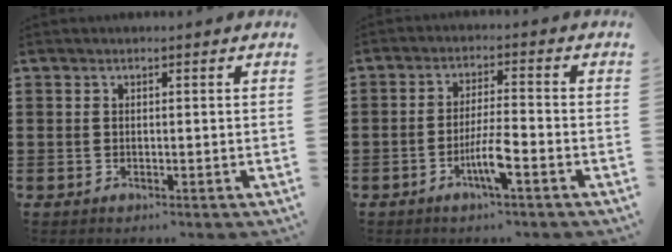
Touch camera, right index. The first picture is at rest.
{"total": 5.3, "force": [-2.6, 0.5, 4.6], "torque": [-0.097, -0.013, -0.050]}